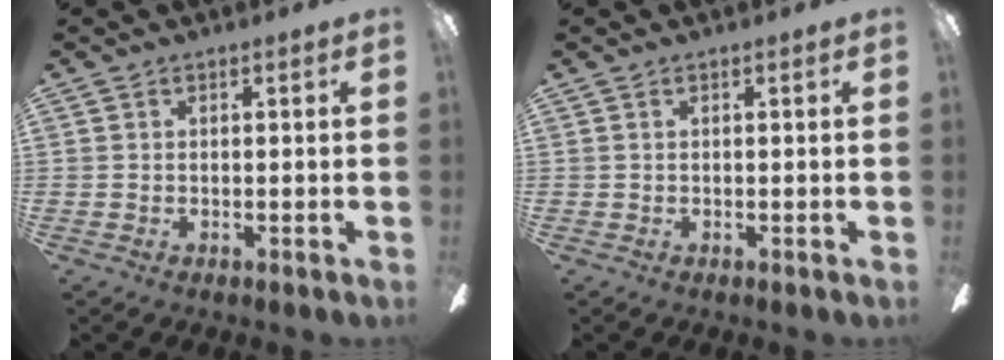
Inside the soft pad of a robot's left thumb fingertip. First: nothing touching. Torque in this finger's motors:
{"motor_torque": [-0.04, -0.13, -0.06, 0.22, 0.00]}